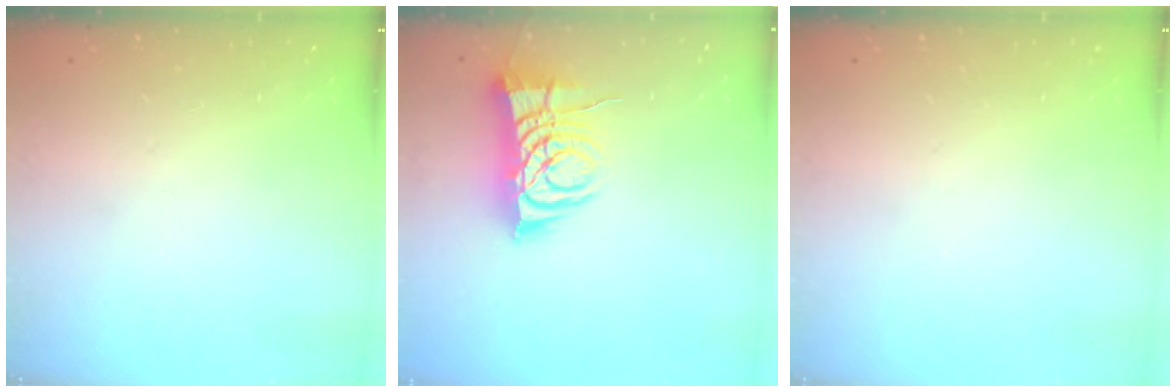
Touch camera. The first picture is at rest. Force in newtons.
{"total": 9.2, "press": 9.1, "slide": 1.1}
{"total": 0.0}